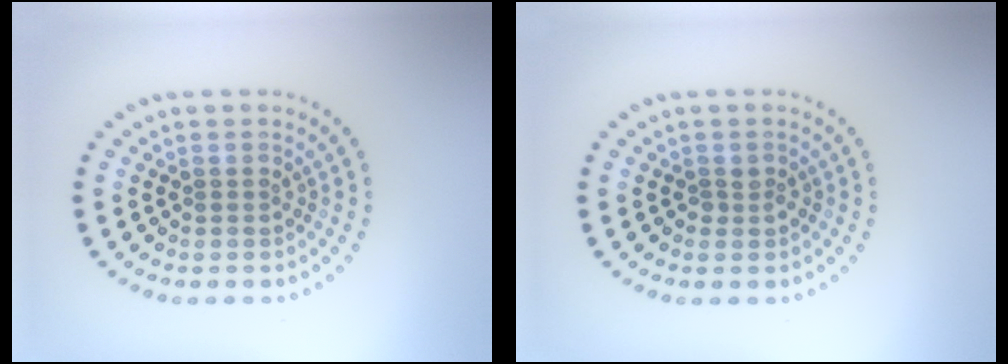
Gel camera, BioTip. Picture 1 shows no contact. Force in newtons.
{"total": 0.7, "press": 0.6, "slide": 0.2}